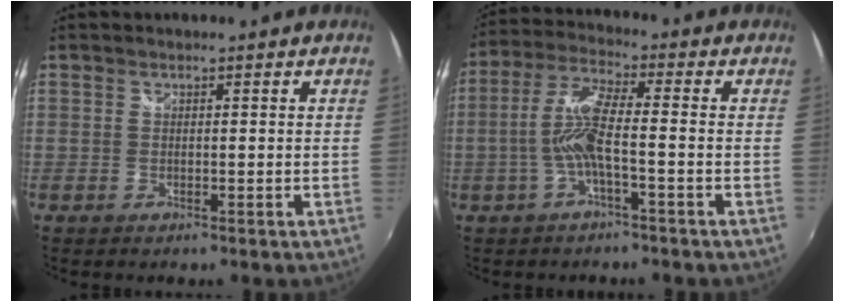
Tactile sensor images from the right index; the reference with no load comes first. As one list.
[{"total": 7.8, "force": [-1.9, 0.6, 7.5], "torque": [-0.166, 0.009, -0.032]}]